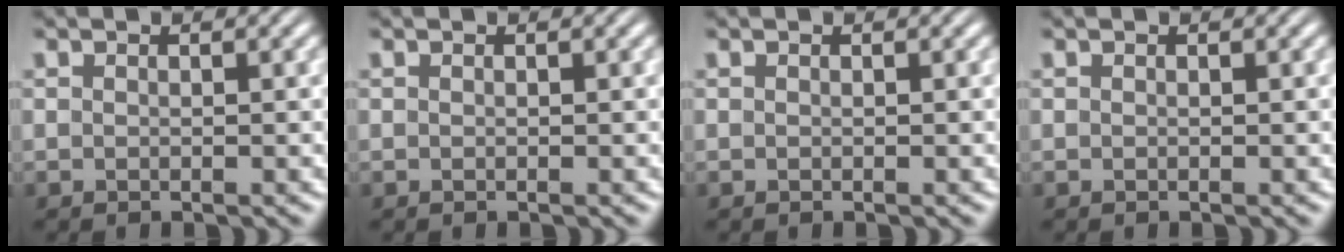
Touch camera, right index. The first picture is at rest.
{"total": 0.0}
{"total": 0.0}
{"total": 0.0}